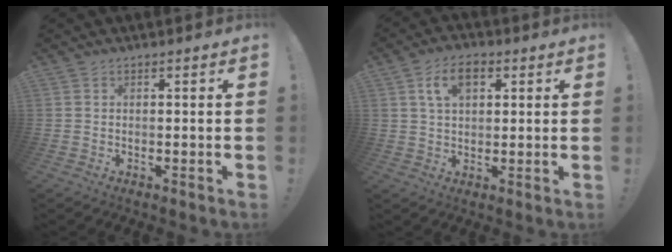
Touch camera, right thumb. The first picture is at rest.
{"total": 8.6, "force": [3.4, 5.1, 6.1], "torque": [-0.101, 0.010, 0.062]}